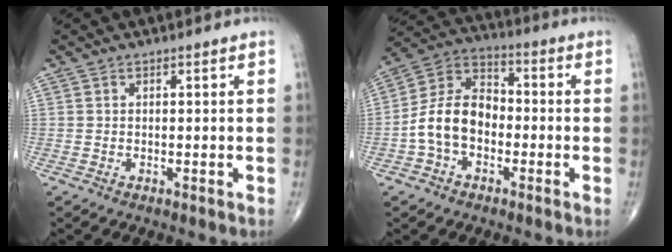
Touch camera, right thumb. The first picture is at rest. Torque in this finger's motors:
{"motor_torque": [1.62, 1.43, 1.33, -0.35, 0.15]}